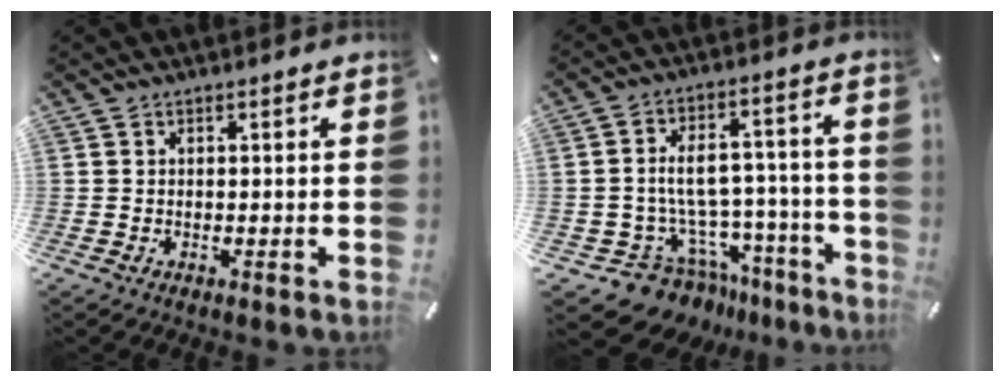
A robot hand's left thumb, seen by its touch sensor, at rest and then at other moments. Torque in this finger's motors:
{"motor_torque": [-0.55, 1.36, 0.21, 0.18, 0.04]}